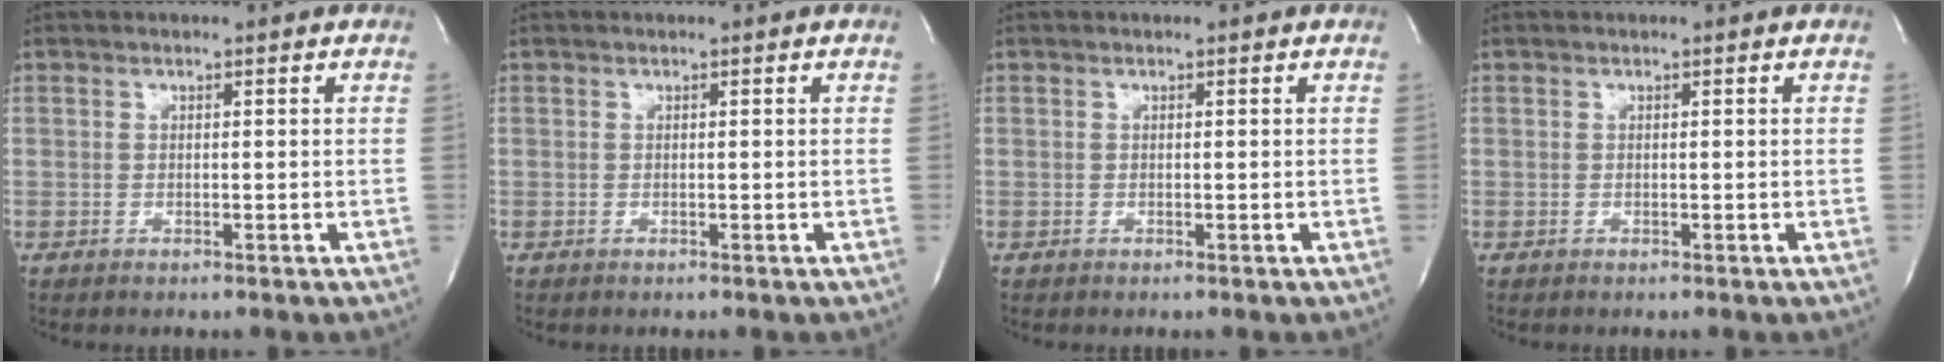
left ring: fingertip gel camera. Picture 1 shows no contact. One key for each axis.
{"total": 0.0}
{"total": 0.0}
{"total": 0.0}